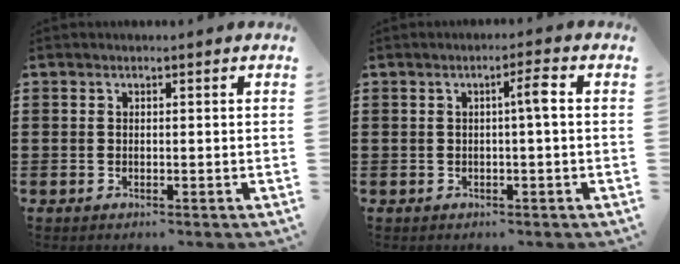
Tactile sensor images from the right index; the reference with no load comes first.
{"total": 2.7, "force": [0.1, 0.0, 2.7], "torque": [-0.042, -0.001, -0.004]}